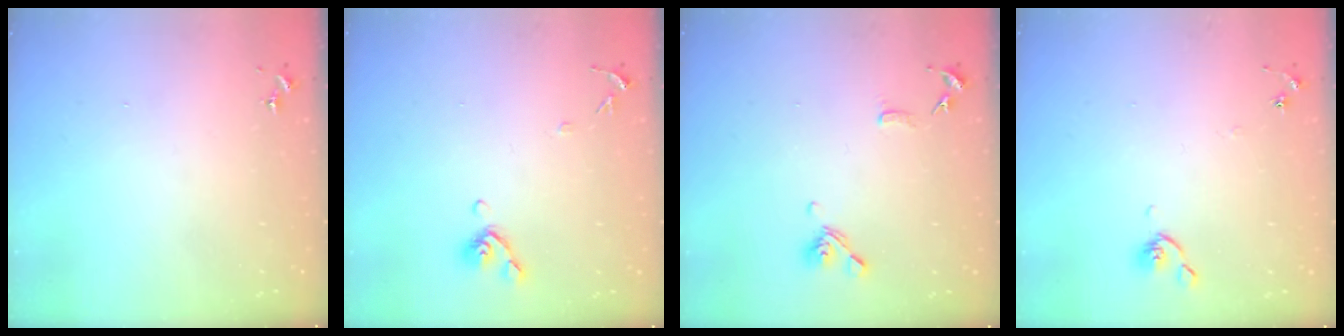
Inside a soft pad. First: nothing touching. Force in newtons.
{"total": 7.7, "press": 7.6, "slide": 1.4}
{"total": 10.3, "press": 10.2, "slide": 1.8}
{"total": 4.8, "press": 4.8, "slide": 0.6}